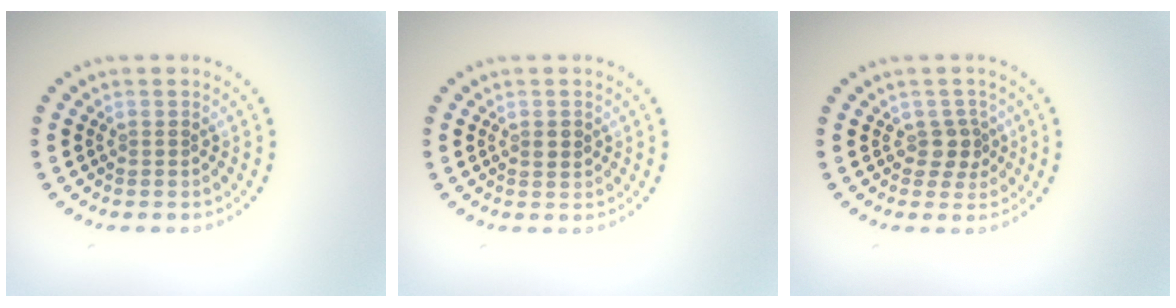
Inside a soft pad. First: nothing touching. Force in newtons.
{"total": 1.2, "press": 1.2, "slide": 0.2}
{"total": 1.9, "press": 1.5, "slide": 1.1}